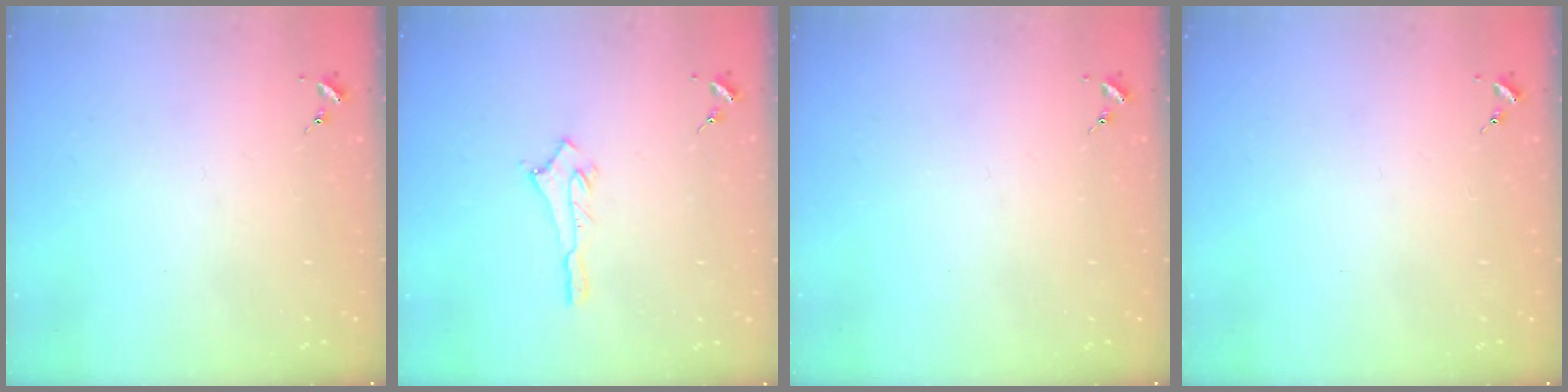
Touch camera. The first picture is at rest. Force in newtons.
{"total": 3.7, "press": 3.7, "slide": 0.1}
{"total": 0.0}
{"total": 0.0}